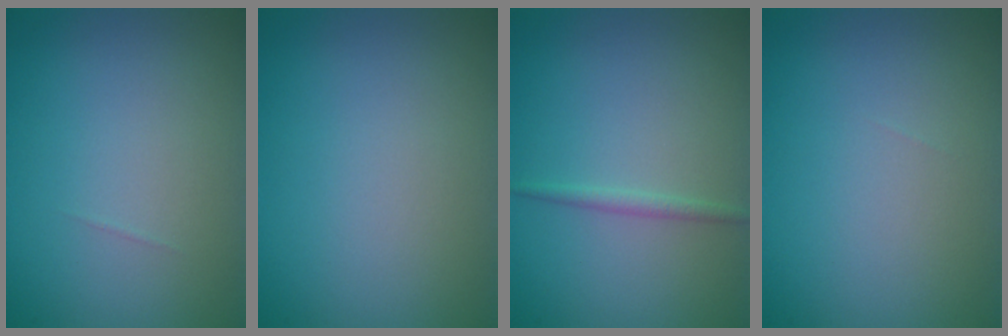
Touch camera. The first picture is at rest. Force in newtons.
{"total": 0.0}
{"total": 0.9, "press": 0.9, "slide": 0.0}
{"total": 0.0}